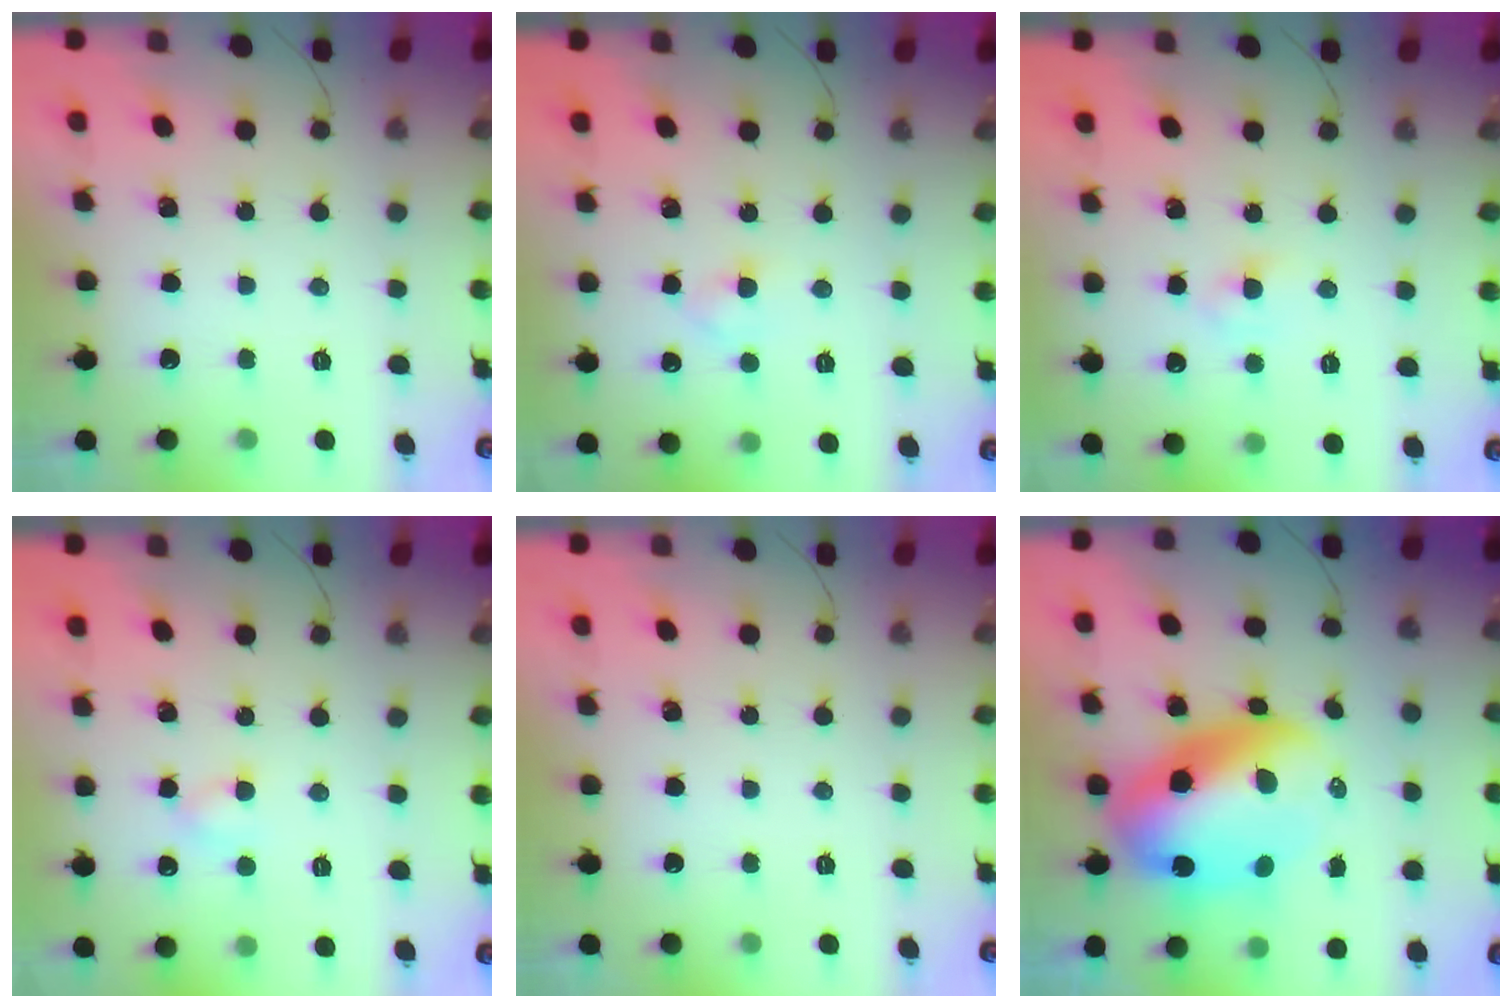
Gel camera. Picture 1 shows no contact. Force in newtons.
{"total": 2.6, "press": 2.4, "slide": 1.1}
{"total": 2.6, "press": 2.5, "slide": 0.8}
{"total": 3.0, "press": 2.8, "slide": 1.1}
{"total": 0.0}
{"total": 16.2, "press": 15.9, "slide": 3.1}